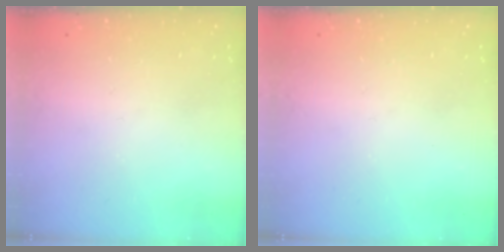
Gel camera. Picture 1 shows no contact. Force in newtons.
{"total": 0.0}